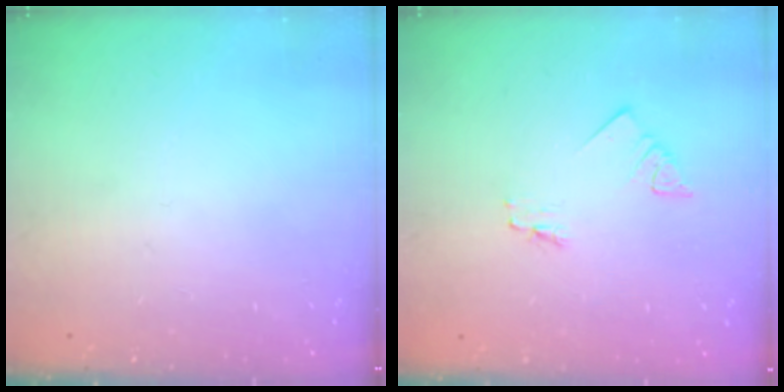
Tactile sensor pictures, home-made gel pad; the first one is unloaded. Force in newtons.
{"total": 2.7, "press": 2.7, "slide": 0.3}